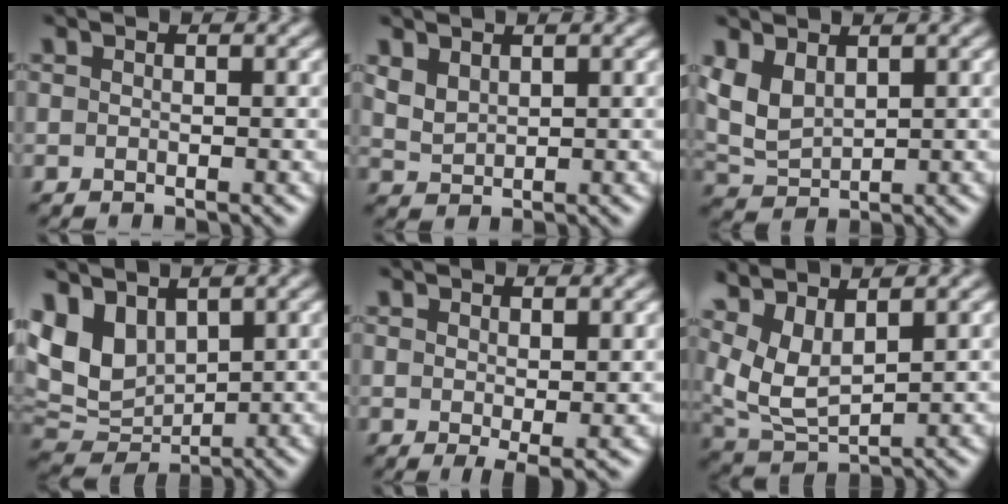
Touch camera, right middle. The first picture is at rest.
{"total": 2.0, "force": [1.4, 1.1, 0.9], "torque": [-0.025, -0.002, 0.035]}
{"total": 3.4, "force": [1.5, 2.0, 2.3], "torque": [-0.060, -0.001, 0.033]}
{"total": 6.1, "force": [2.7, 4.0, 3.8], "torque": [-0.087, -0.004, 0.052]}
{"total": 1.7, "force": [0.7, 0.4, 1.6], "torque": [-0.026, -0.011, 0.016]}
{"total": 5.8, "force": [3.2, 2.5, 4.1], "torque": [-0.099, -0.003, 0.072]}